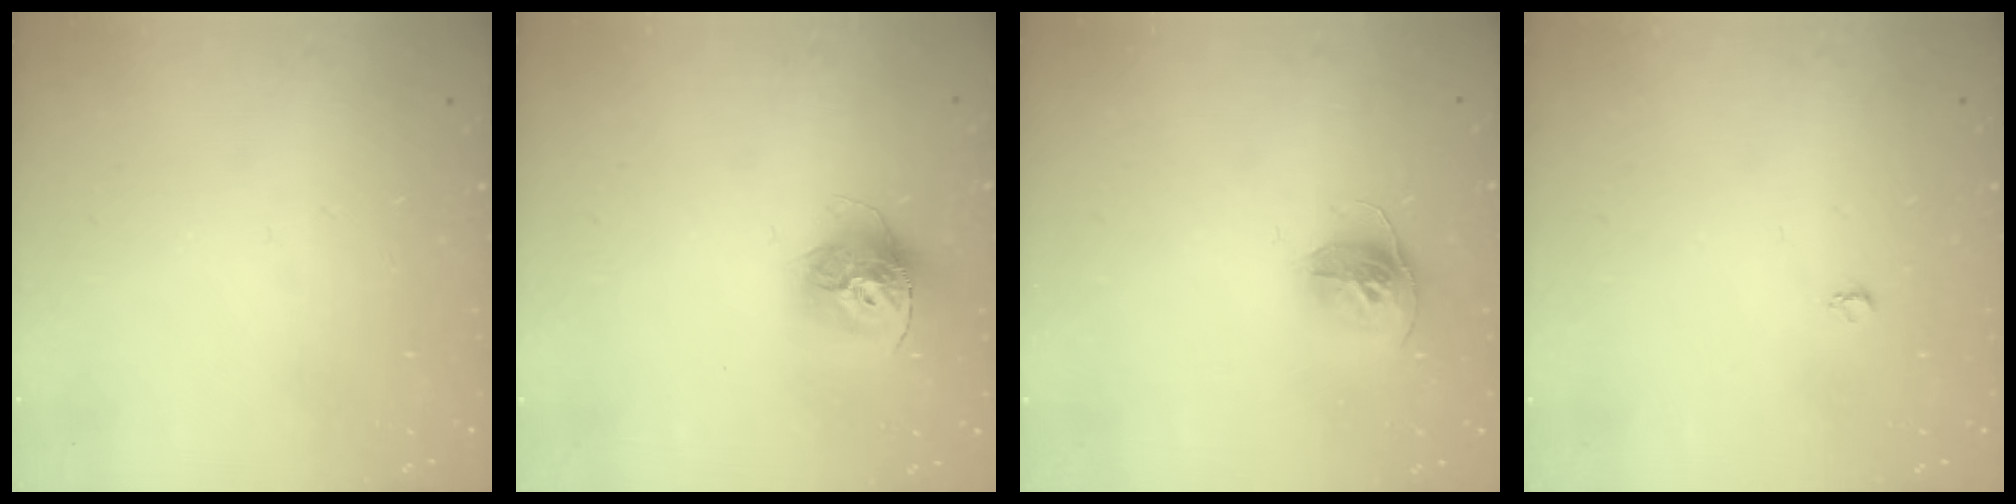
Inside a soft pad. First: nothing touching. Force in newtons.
{"total": 13.8, "press": 13.8, "slide": 1.3}
{"total": 11.2, "press": 11.2, "slide": 1.1}
{"total": 2.6, "press": 2.6, "slide": 0.4}